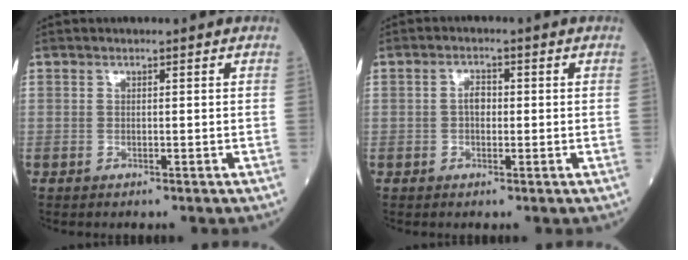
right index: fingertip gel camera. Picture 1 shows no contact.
{"total": 2.2, "force": [-0.1, 1.3, 1.7], "torque": [-0.029, 0.007, -0.004]}